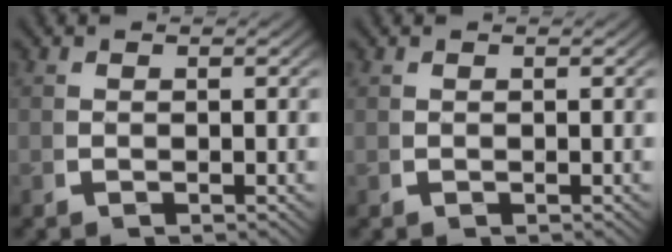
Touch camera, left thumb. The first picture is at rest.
{"total": 0.0}